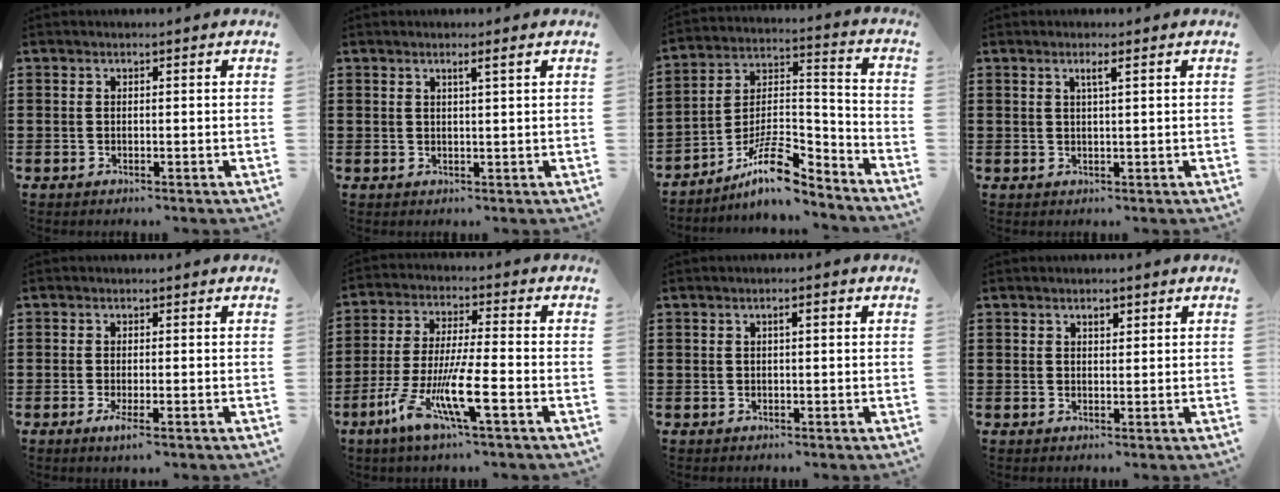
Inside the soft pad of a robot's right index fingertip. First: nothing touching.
{"total": 1.5, "force": [0.8, -0.2, 1.3], "torque": [-0.025, -0.002, 0.012]}
{"total": 11.4, "force": [-8.4, 3.6, 6.7], "torque": [-0.118, 0.024, -0.159]}
{"total": 1.7, "force": [0.7, 0.0, 1.5], "torque": [-0.030, 0.001, 0.011]}
{"total": 2.2, "force": [-1.0, 0.2, 1.9], "torque": [-0.048, -0.014, -0.021]}
{"total": 11.4, "force": [-5.1, 1.5, 10.1], "torque": [-0.215, -0.012, -0.098]}
{"total": 1.6, "force": [0.4, 0.3, 1.5], "torque": [-0.030, 0.003, 0.005]}
{"total": 1.4, "force": [0.8, 0.7, 0.8], "torque": [-0.011, 0.000, 0.013]}